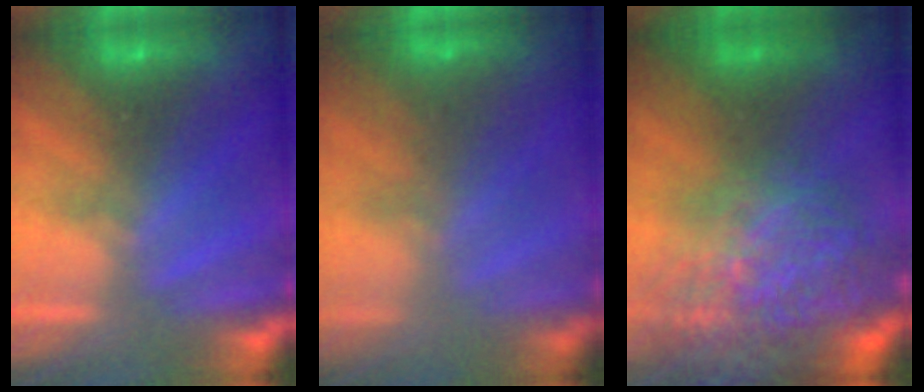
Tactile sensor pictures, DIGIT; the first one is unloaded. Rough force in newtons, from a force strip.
{"total": 5.9}
{"total": 7.6}